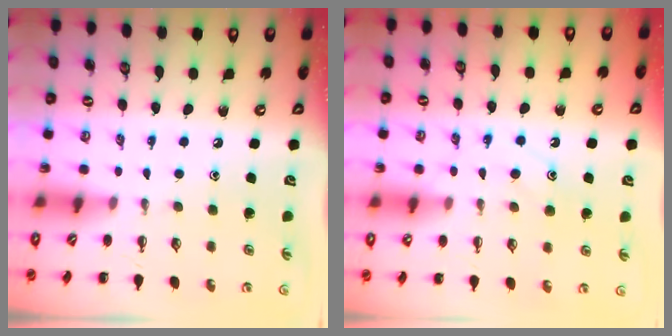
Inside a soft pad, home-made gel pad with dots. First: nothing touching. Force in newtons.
{"total": 10.6, "press": 10.5, "slide": 0.9}